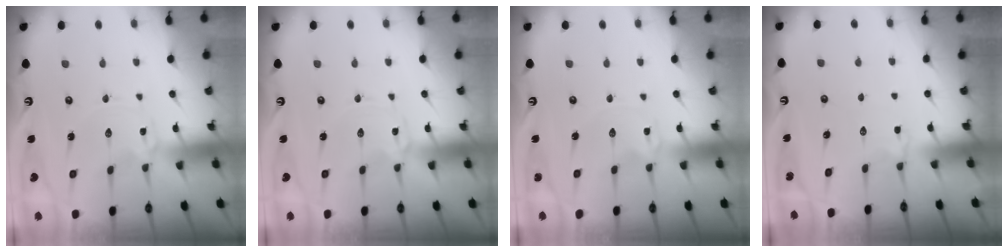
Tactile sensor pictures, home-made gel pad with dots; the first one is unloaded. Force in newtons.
{"total": 0.5, "press": 0.4, "slide": 0.2}
{"total": 0.0}
{"total": 2.3, "press": 2.0, "slide": 1.2}